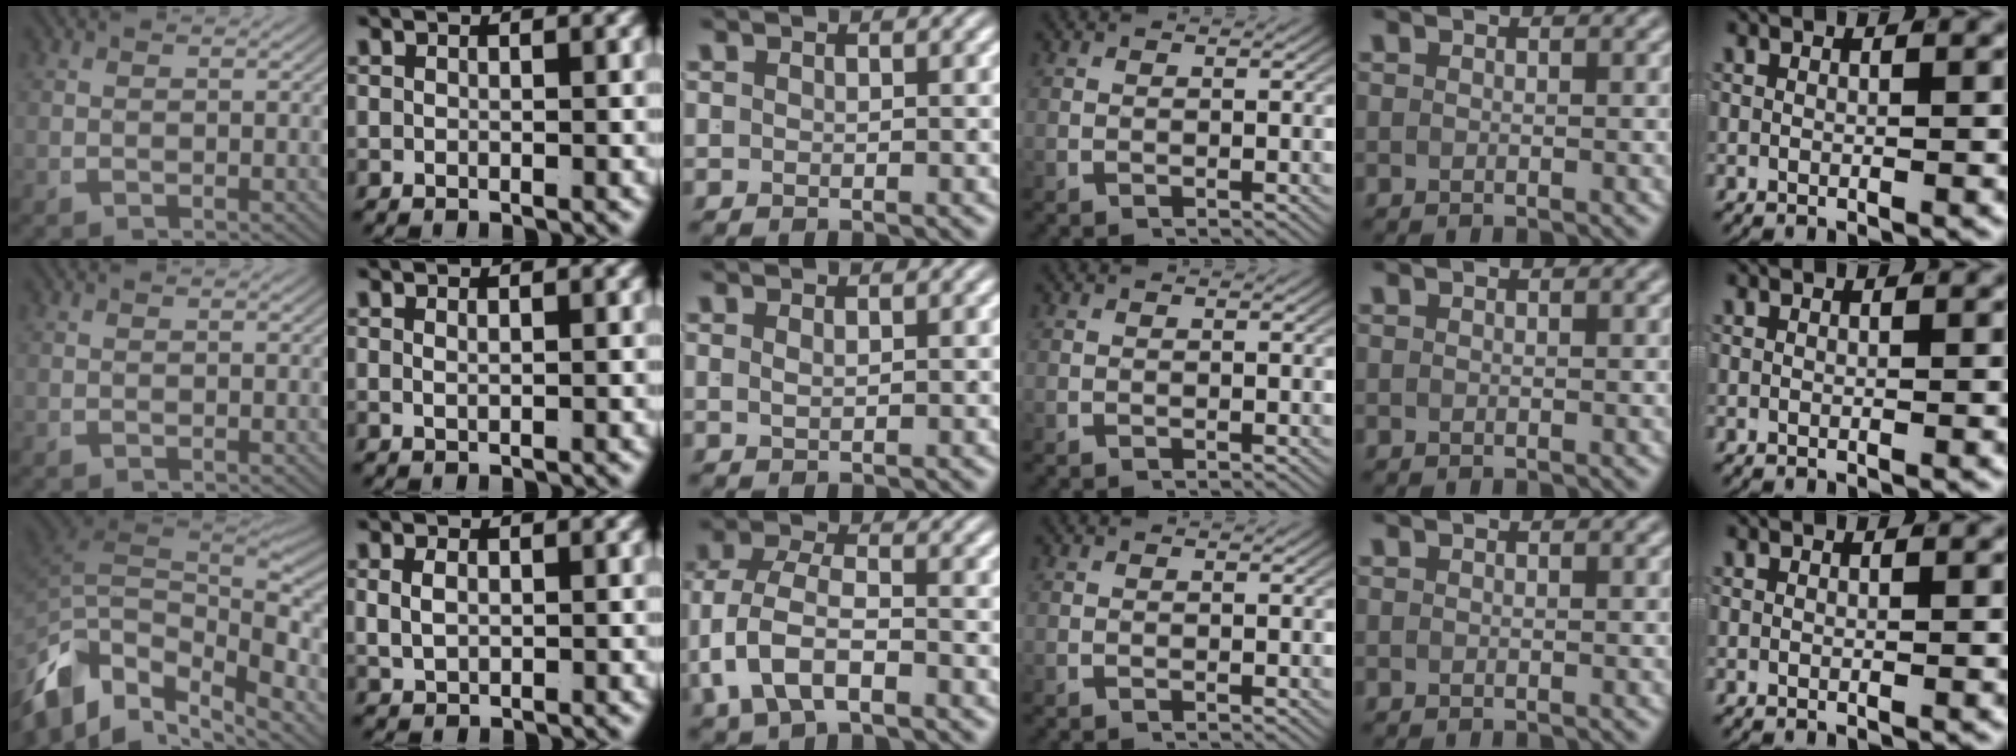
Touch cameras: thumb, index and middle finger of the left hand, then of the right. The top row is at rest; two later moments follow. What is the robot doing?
{"motion": "lift_and_place", "object": "jacket"}